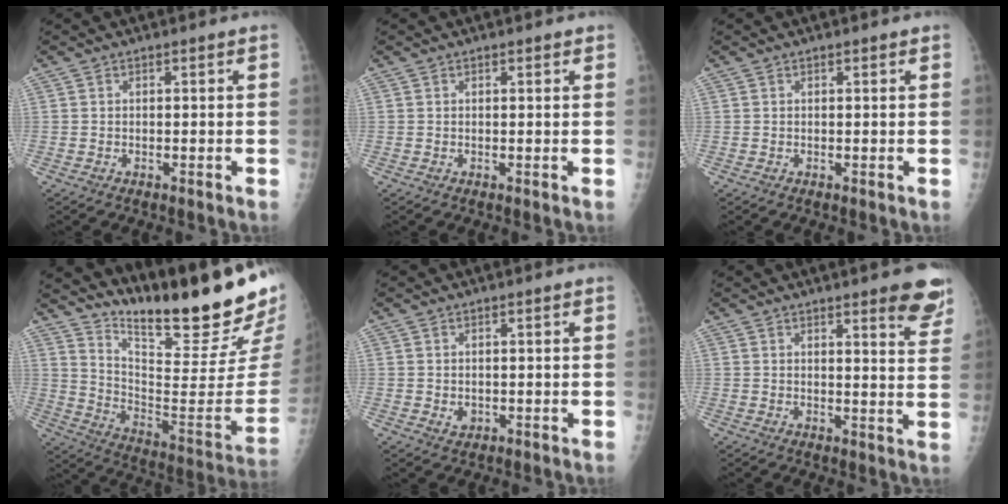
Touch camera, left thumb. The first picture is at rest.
{"total": 1.1, "force": [0.7, 0.4, 0.7], "torque": [-0.009, -0.002, 0.008]}
{"total": 0.6, "force": [0.4, 0.2, 0.4], "torque": [-0.006, -0.001, 0.005]}
{"total": 27.0, "force": [21.3, 3.9, 16.1], "torque": [-0.224, -0.153, 0.318]}
{"total": 1.5, "force": [0.0, 1.3, 0.9], "torque": [-0.009, -0.001, 0.006]}
{"total": 8.2, "force": [5.5, 1.6, 5.8], "torque": [-0.048, -0.030, 0.059]}